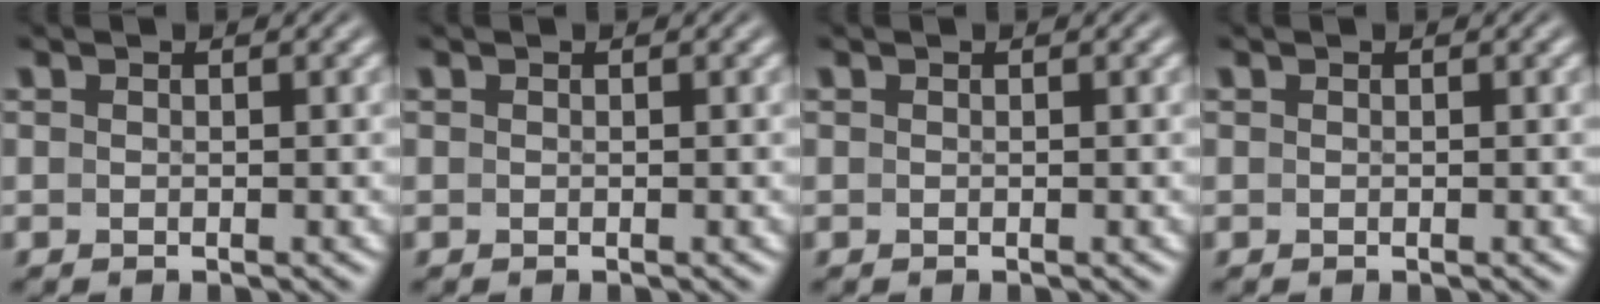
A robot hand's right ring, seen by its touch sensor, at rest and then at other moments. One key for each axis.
{"total": 0.0}
{"total": 0.0}
{"total": 0.0}